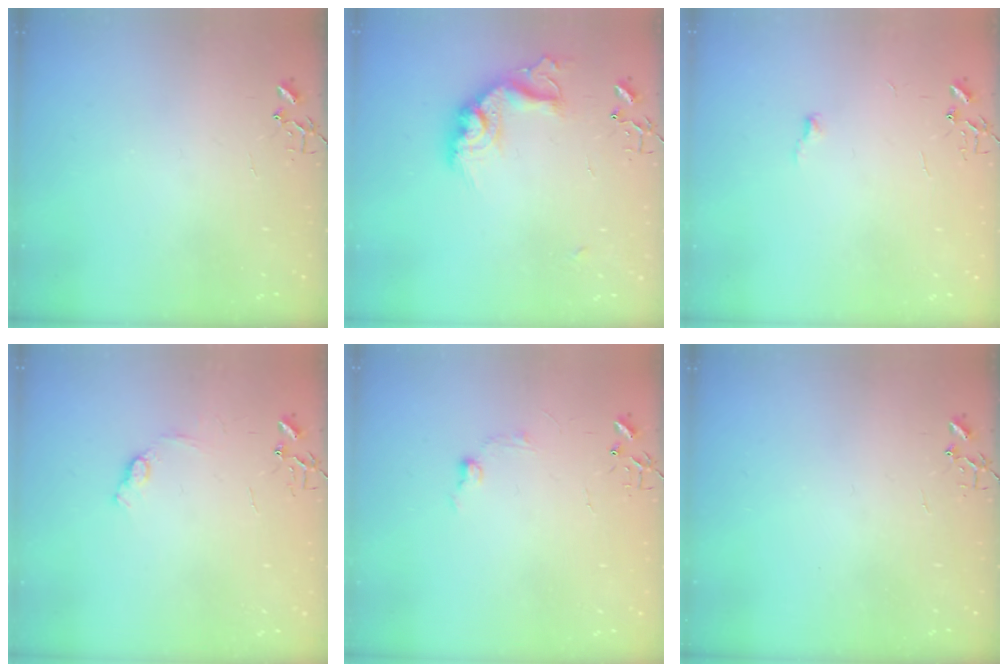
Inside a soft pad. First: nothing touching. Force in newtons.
{"total": 16.9, "press": 16.9, "slide": 1.2}
{"total": 3.5, "press": 3.5, "slide": 0.4}
{"total": 7.2, "press": 7.1, "slide": 0.8}
{"total": 6.4, "press": 6.3, "slide": 0.9}
{"total": 0.0}